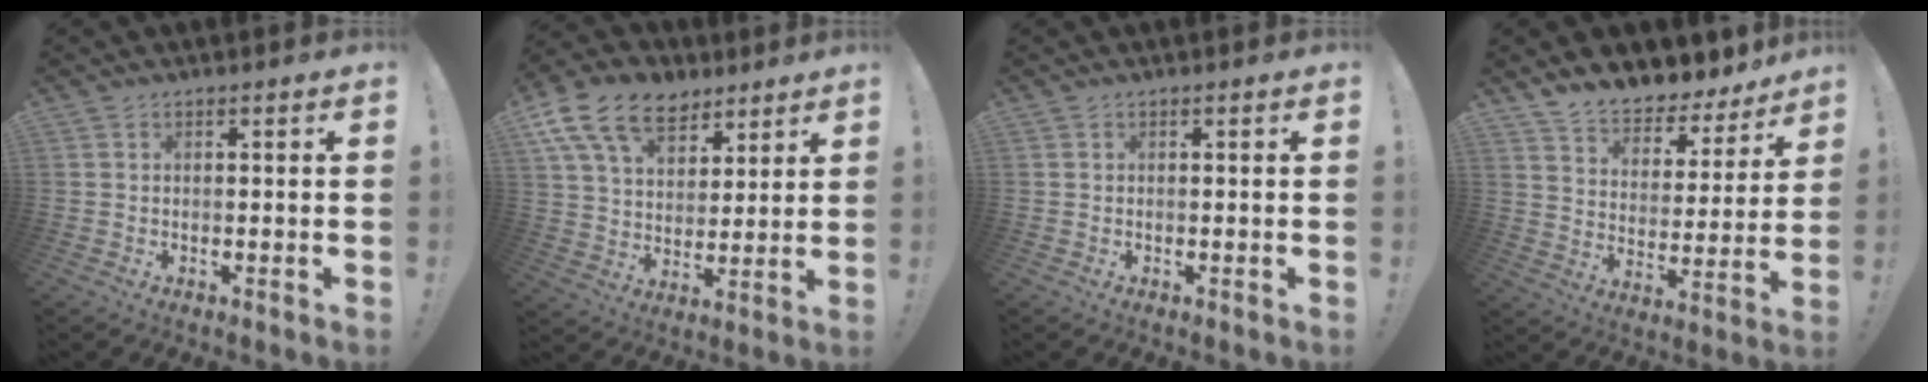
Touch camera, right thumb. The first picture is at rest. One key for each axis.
{"total": 17.0, "fx": 9.5, "fy": 11.0, "fz": 8.7, "tx": -0.152, "ty": -0.044, "tz": 0.180}
{"total": 0.0}
{"total": 9.2, "fx": 8.7, "fy": 2.8, "fz": 1.5, "tx": -0.037, "ty": -0.082, "tz": 0.156}